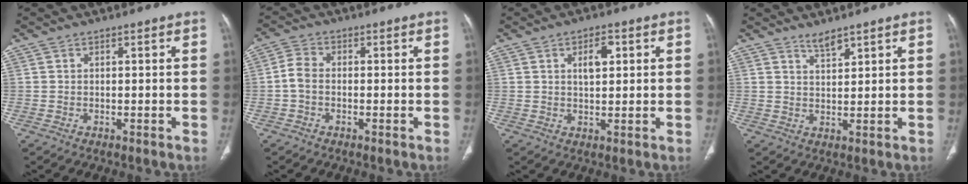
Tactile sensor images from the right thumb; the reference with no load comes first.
{"total": 3.3, "force": [-0.7, 2.3, 2.3], "torque": [-0.048, 0.011, -0.022]}
{"total": 4.4, "force": [1.5, 2.2, 3.6], "torque": [-0.047, -0.001, 0.023]}
{"total": 2.6, "force": [2.3, 0.5, 1.1], "torque": [-0.017, -0.021, 0.046]}